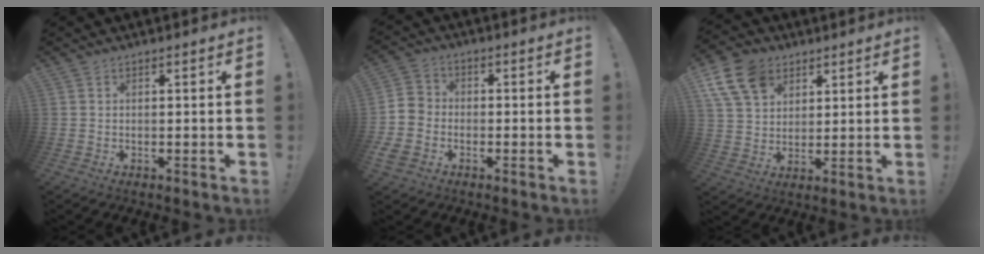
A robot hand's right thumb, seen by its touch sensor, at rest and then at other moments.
{"total": 7.0, "force": [-3.8, 5.3, 2.5], "torque": [-0.042, 0.025, -0.069]}
{"total": 13.4, "force": [6.7, 9.5, 6.6], "torque": [-0.117, -0.029, 0.132]}